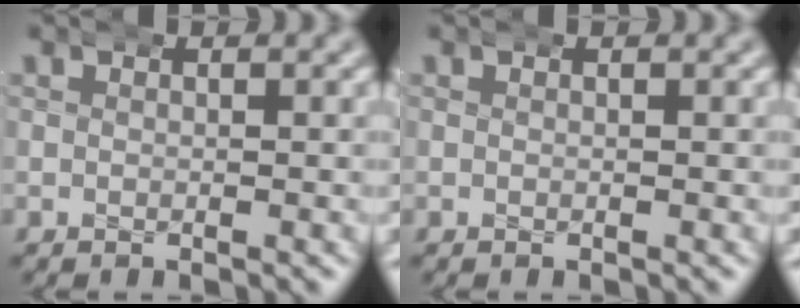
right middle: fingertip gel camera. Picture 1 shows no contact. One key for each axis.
{"total": 0.0}